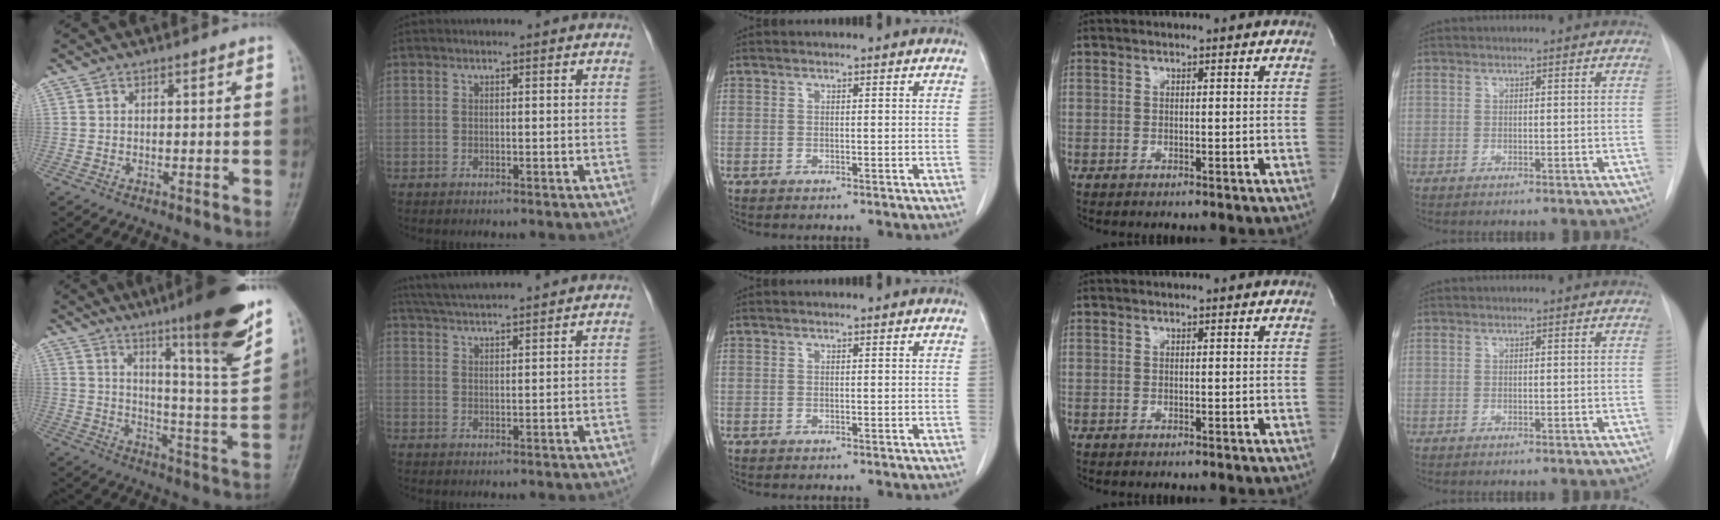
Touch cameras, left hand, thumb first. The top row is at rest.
{"thumb": {"total": 19.3, "force": [12.3, 1.5, 14.7], "torque": [-0.189, -0.070, 0.183]}, "index": {"total": 11.2, "force": [10.4, 0.0, 4.3], "torque": [-0.080, 0.030, 0.154]}}